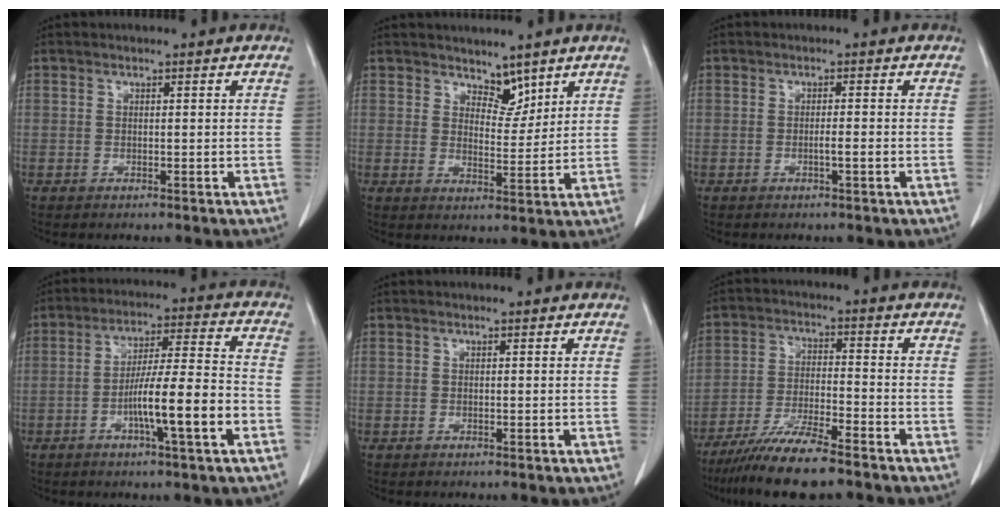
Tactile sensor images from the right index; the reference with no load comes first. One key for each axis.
{"total": 4.2, "fx": 3.4, "fy": 2.0, "fz": 1.4, "tx": -0.014, "ty": -0.006, "tz": 0.062}
{"total": 1.5, "fx": -0.5, "fy": 0.0, "fz": 1.4, "tx": -0.024, "ty": -0.001, "tz": -0.008}
{"total": 11.9, "fx": -4.2, "fy": 0.3, "fz": 11.1, "tx": -0.188, "ty": 0.005, "tz": -0.070}
{"total": 0.0}
{"total": 10.8, "fx": -8.7, "fy": 0.9, "fz": 6.4, "tx": -0.113, "ty": -0.027, "tz": -0.152}